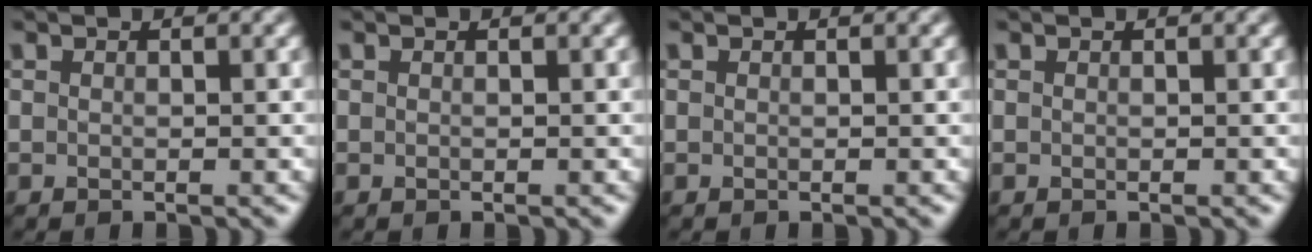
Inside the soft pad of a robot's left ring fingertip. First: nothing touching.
{"total": 0.0}
{"total": 0.0}
{"total": 0.0}